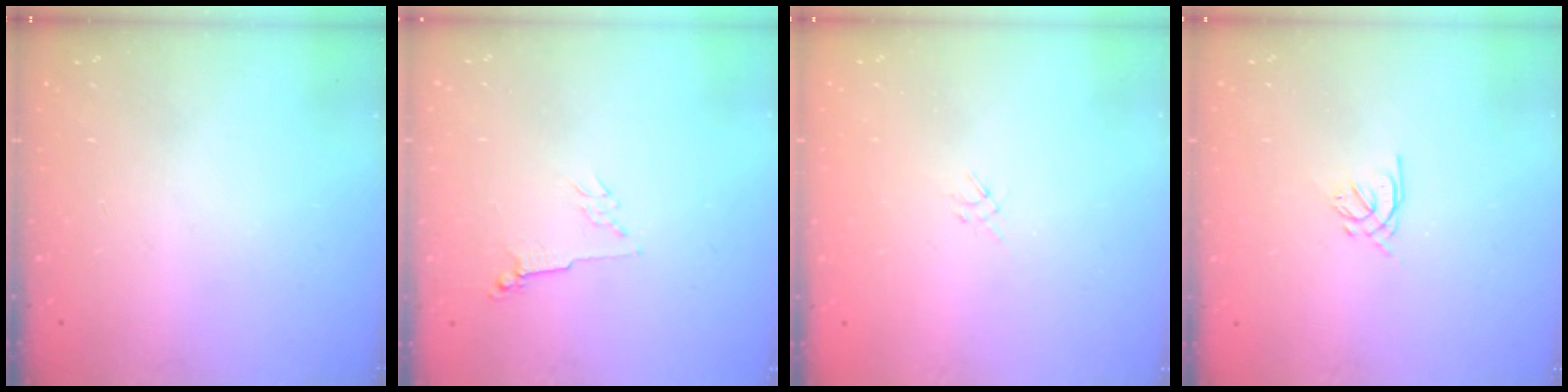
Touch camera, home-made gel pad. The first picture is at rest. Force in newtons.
{"total": 2.8, "press": 2.7, "slide": 0.6}
{"total": 1.3, "press": 1.2, "slide": 0.5}
{"total": 1.6, "press": 1.5, "slide": 0.6}